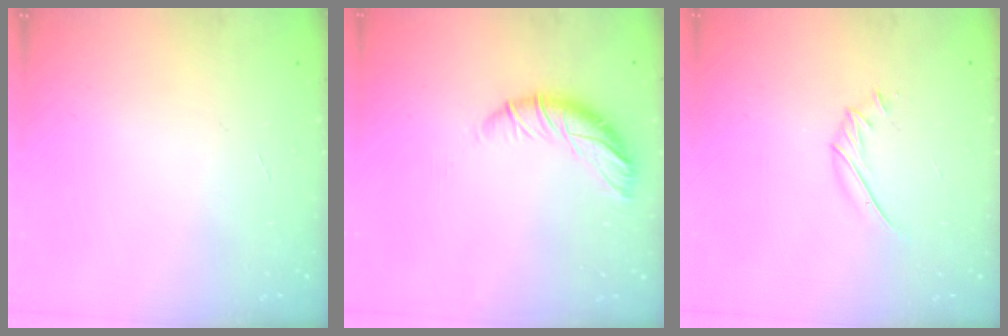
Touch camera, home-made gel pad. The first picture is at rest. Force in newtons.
{"total": 10.1, "press": 10.1, "slide": 0.5}
{"total": 6.4, "press": 6.2, "slide": 1.8}